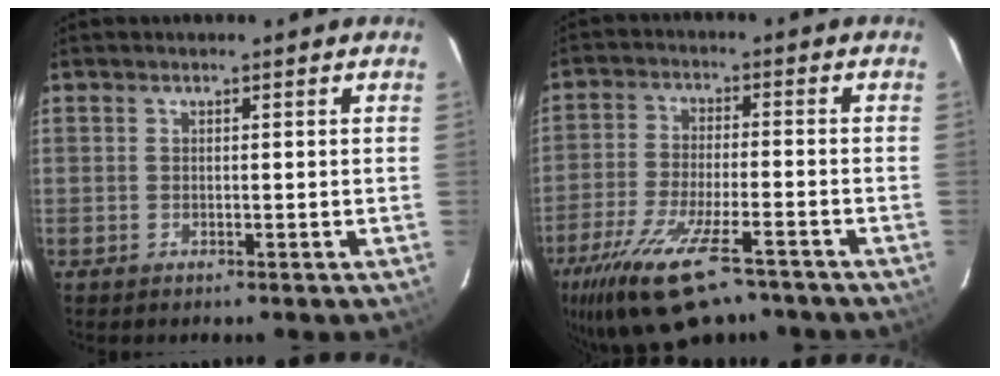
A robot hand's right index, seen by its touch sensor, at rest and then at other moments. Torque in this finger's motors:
{"motor_torque": [1.73, -0.41, 0.78, 0.21]}